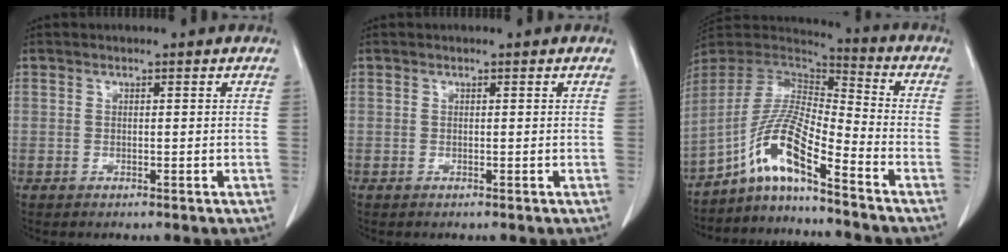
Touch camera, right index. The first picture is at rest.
{"total": 0.0}
{"total": 11.2, "force": [-7.5, 0.7, 8.3], "torque": [-0.170, 0.011, -0.144]}